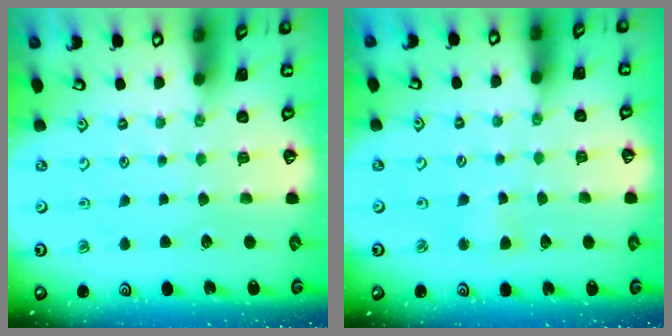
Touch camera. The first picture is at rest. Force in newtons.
{"total": 2.9, "press": 2.9, "slide": 0.3}